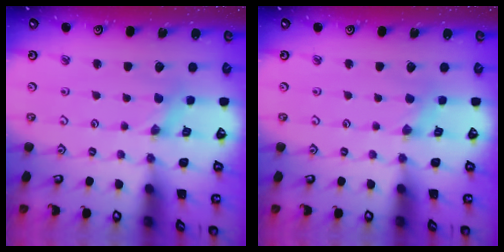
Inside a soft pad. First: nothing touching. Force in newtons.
{"total": 0.0}